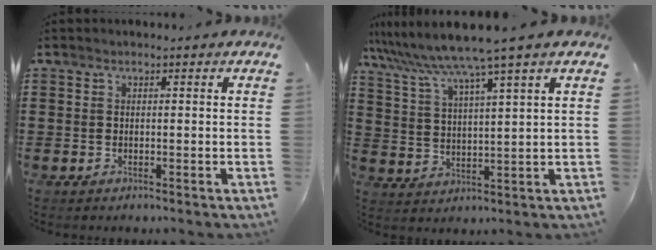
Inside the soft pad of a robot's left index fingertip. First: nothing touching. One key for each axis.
{"total": 7.0, "fx": 5.8, "fy": -1.2, "fz": 3.8, "tx": -0.094, "ty": -0.037, "tz": 0.094}